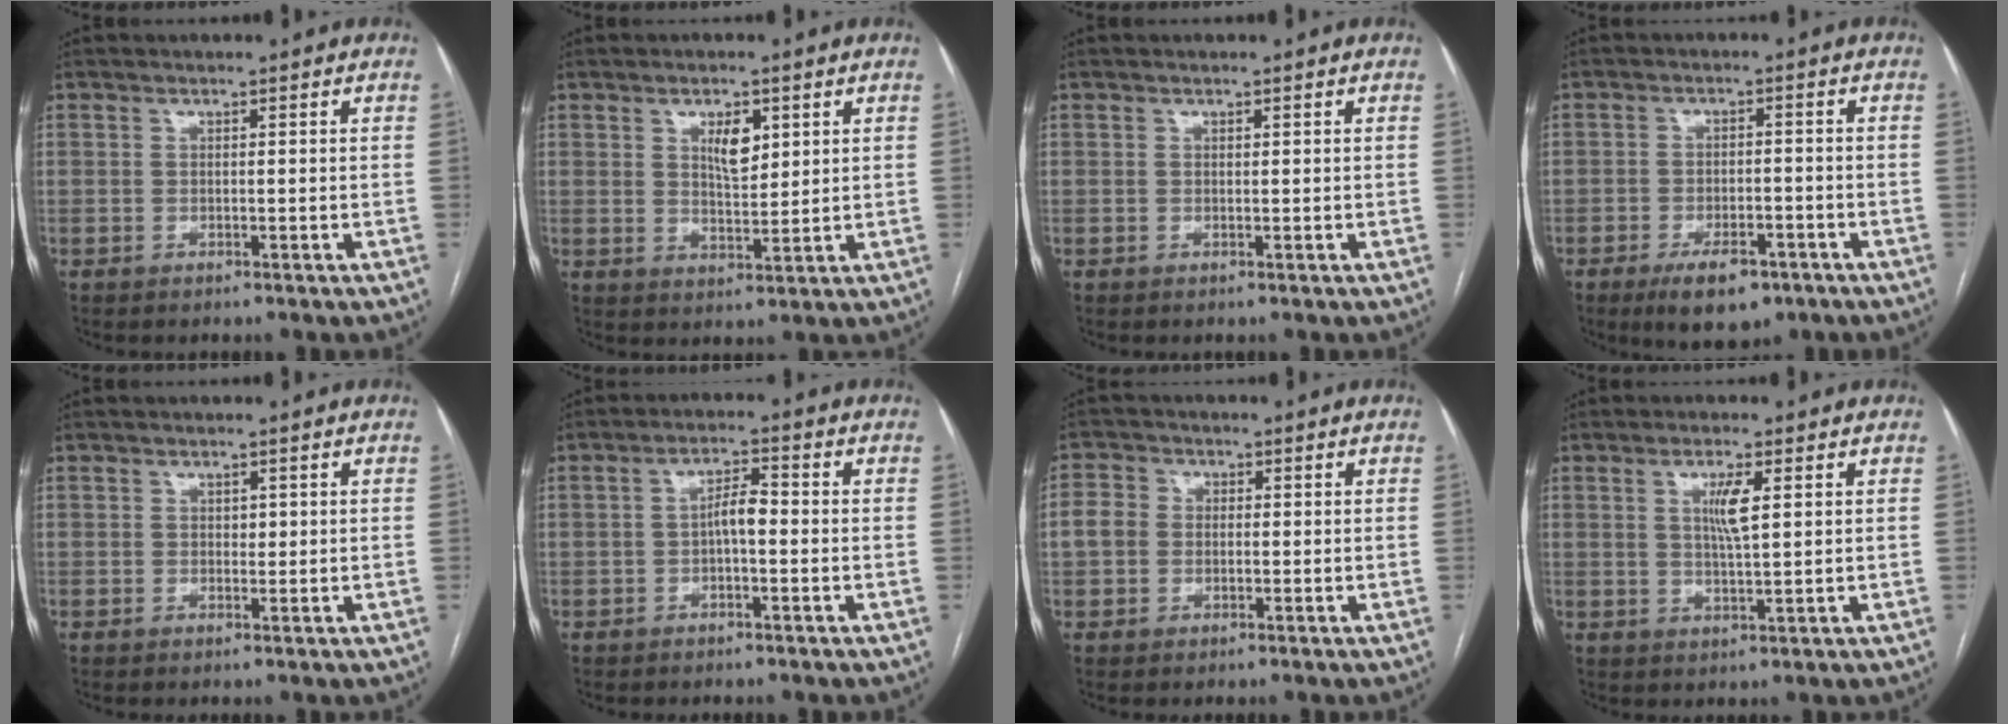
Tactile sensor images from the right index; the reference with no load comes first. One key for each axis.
{"total": 4.7, "fx": 2.0, "fy": 1.9, "fz": 3.8, "tx": -0.066, "ty": -0.002, "tz": 0.037}
{"total": 0.0}
{"total": 7.6, "fx": -4.8, "fy": 3.2, "fz": 4.9, "tx": -0.079, "ty": -0.004, "tz": -0.071}
{"total": 1.0, "fx": 0.2, "fy": 0.7, "fz": 0.7, "tx": -0.006, "ty": 0.000, "tz": 0.003}
{"total": 3.5, "fx": -0.5, "fy": 1.0, "fz": 3.3, "tx": -0.057, "ty": 0.012, "tz": -0.008}
{"total": 4.1, "fx": -0.2, "fy": 3.6, "fz": 1.9, "tx": -0.048, "ty": 0.019, "tz": -0.007}
{"total": 4.3, "fx": 1.3, "fy": 0.4, "fz": 4.1, "tx": -0.078, "ty": -0.002, "tz": 0.025}